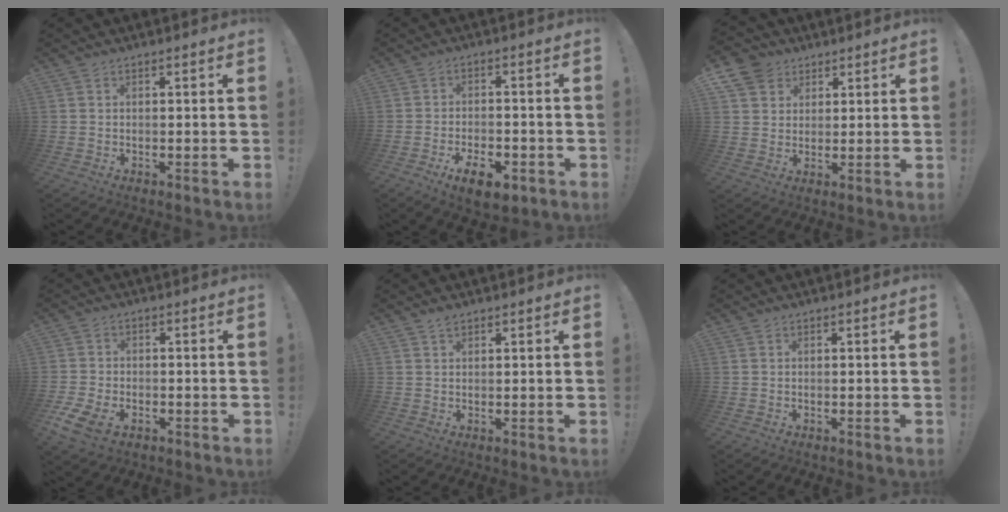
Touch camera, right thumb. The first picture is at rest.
{"total": 9.0, "force": [-5.1, 3.8, 6.3], "torque": [-0.082, 0.025, -0.086]}
{"total": 7.8, "force": [4.5, 6.2, 1.7], "torque": [-0.026, -0.028, 0.089]}
{"total": 7.5, "force": [-3.5, 4.6, 4.7], "torque": [-0.107, 0.008, -0.061]}
{"total": 1.1, "force": [0.9, 0.3, 0.5], "torque": [-0.009, -0.002, 0.017]}
{"total": 0.0}